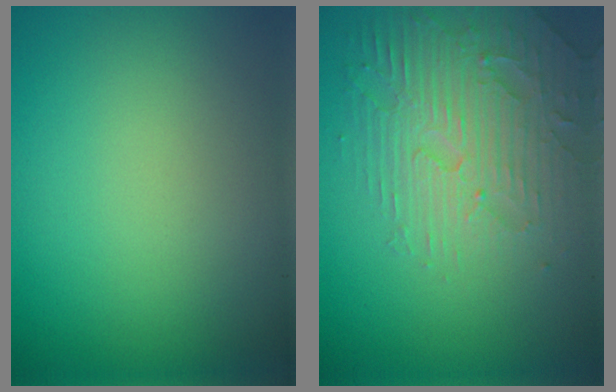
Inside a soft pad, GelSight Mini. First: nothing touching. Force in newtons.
{"total": 4.4, "press": 4.1, "slide": 1.4}